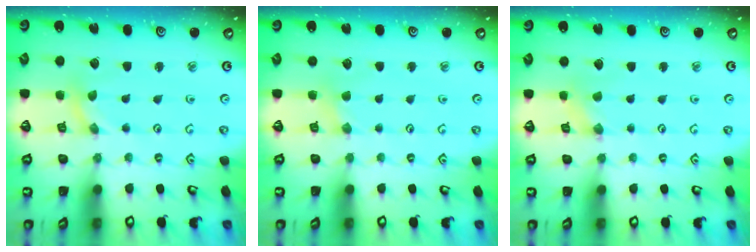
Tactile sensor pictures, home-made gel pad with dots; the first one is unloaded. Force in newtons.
{"total": 2.7, "press": 2.6, "slide": 0.5}
{"total": 0.0}